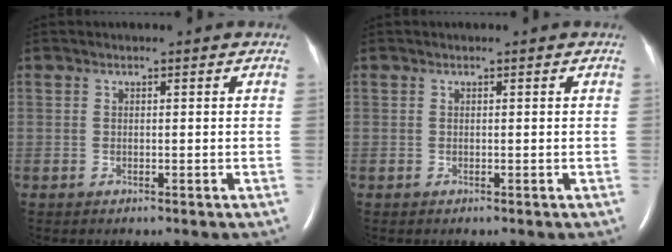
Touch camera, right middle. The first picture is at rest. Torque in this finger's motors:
{"motor_torque": [-0.36, 0.01, -0.02, 0.00]}